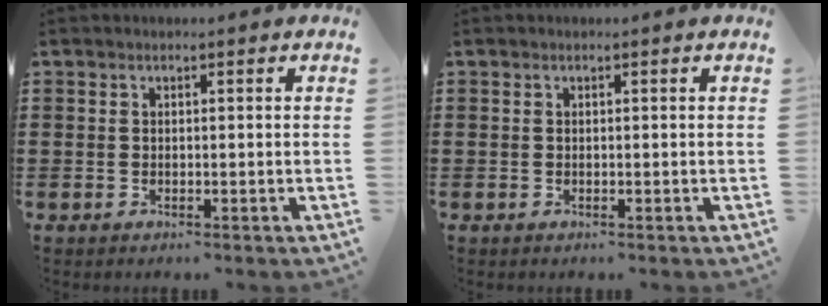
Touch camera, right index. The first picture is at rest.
{"total": 0.0}